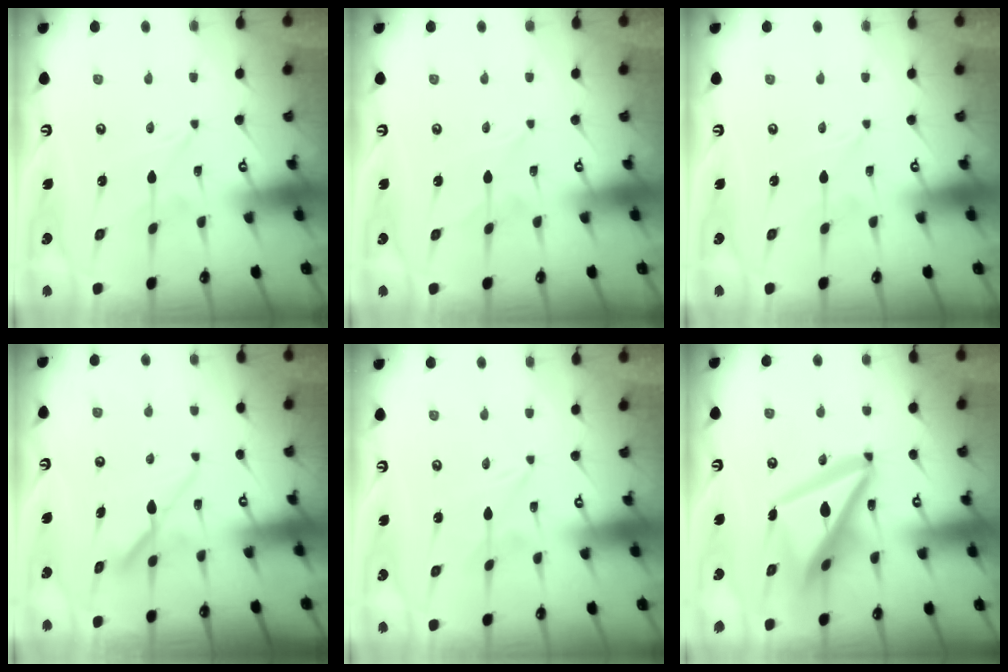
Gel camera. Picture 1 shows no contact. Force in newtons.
{"total": 1.7, "press": 1.7, "slide": 0.2}
{"total": 0.0}
{"total": 8.3, "press": 8.3, "slide": 0.3}
{"total": 0.0}
{"total": 17.9, "press": 17.7, "slide": 2.1}